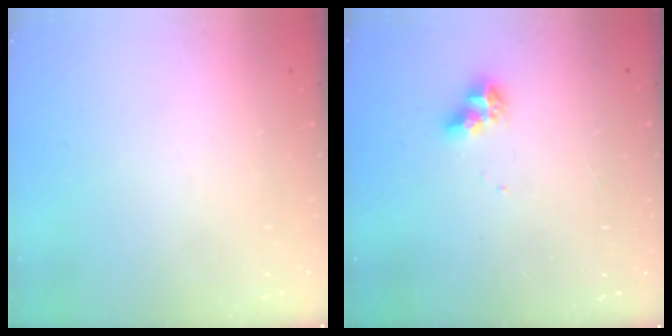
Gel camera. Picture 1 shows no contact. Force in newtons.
{"total": 7.4, "press": 7.3, "slide": 1.0}